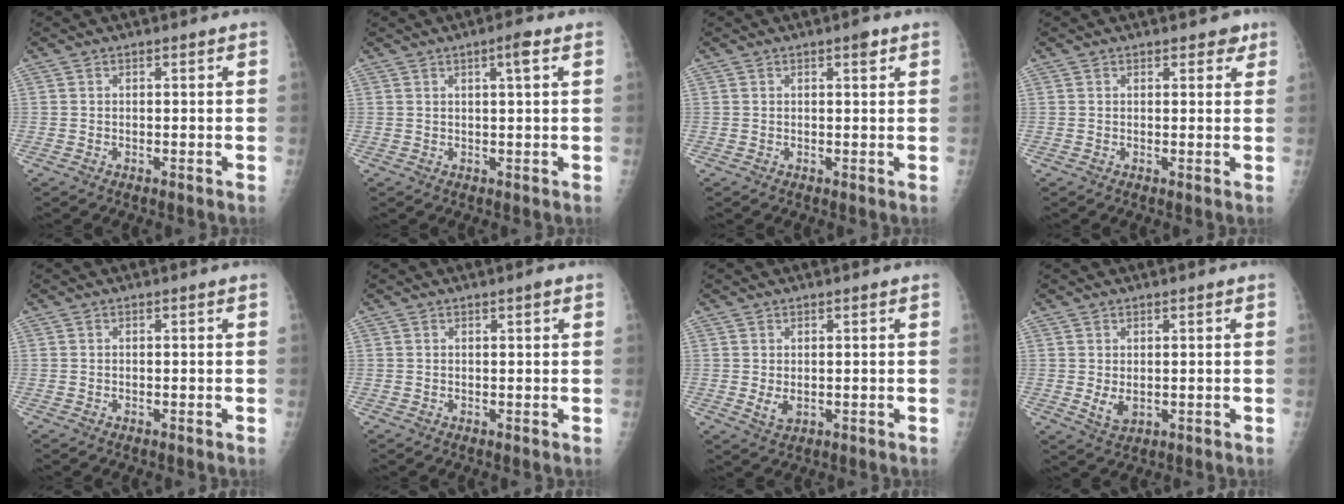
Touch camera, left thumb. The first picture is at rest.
{"total": 3.0, "force": [1.4, 0.3, 2.7], "torque": [-0.042, -0.003, 0.020]}
{"total": 1.8, "force": [1.0, 0.6, 1.3], "torque": [-0.014, -0.002, 0.012]}
{"total": 2.4, "force": [1.6, 1.4, 1.1], "torque": [0.009, -0.005, 0.015]}
{"total": 0.0}
{"total": 1.1, "force": [0.6, 0.2, 0.8], "torque": [-0.011, -0.001, 0.008]}
{"total": 2.7, "force": [0.3, 1.7, 2.2], "torque": [-0.033, -0.009, 0.013]}
{"total": 3.4, "force": [0.4, 2.1, 2.6], "torque": [-0.040, -0.011, 0.015]}